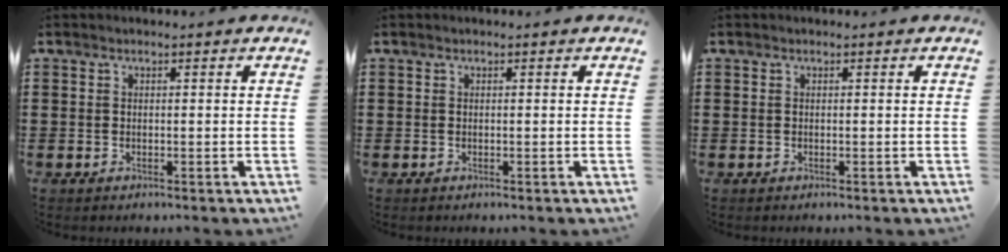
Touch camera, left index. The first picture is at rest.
{"total": 0.0}
{"total": 0.0}